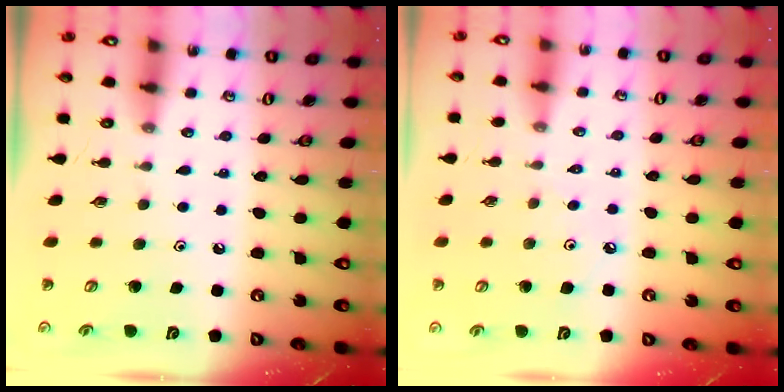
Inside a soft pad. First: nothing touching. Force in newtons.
{"total": 1.9, "press": 1.9, "slide": 0.4}